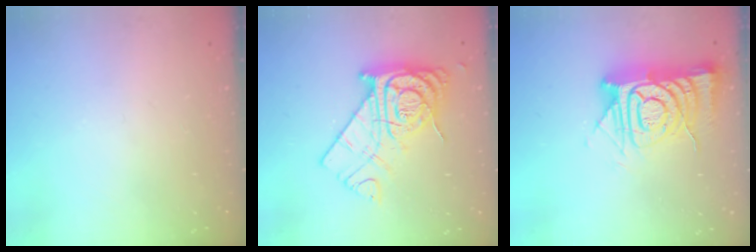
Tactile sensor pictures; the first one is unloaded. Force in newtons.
{"total": 15.3, "press": 15.2, "slide": 1.5}
{"total": 15.8, "press": 15.7, "slide": 1.4}